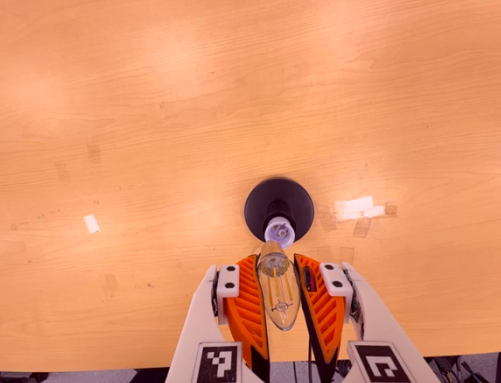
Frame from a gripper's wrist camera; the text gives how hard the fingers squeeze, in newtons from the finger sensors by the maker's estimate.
{"total": 18.6, "left": 19.7, "right": 17.5}